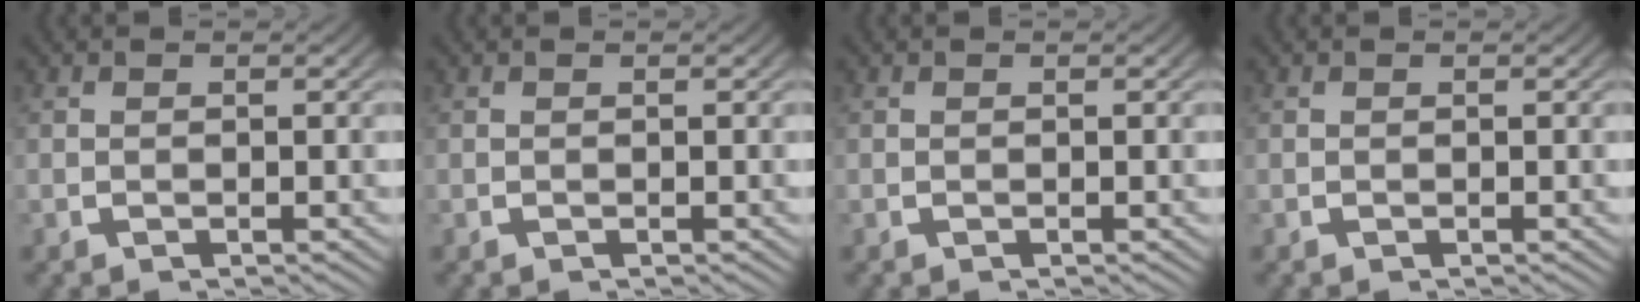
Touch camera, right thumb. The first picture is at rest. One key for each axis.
{"total": 0.0}
{"total": 0.0}
{"total": 0.0}